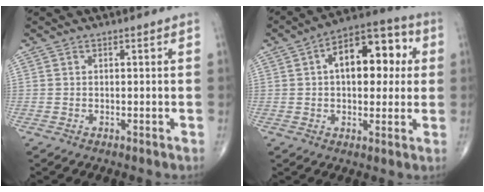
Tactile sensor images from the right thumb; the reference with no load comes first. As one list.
[{"total": 15.4, "force": [3.1, 8.5, 12.5], "torque": [-0.146, 0.025, 0.039]}]